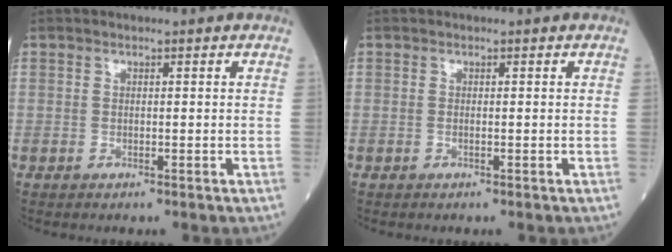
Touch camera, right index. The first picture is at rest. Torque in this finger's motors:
{"motor_torque": [-0.09, 0.03, 0.05, 0.01]}